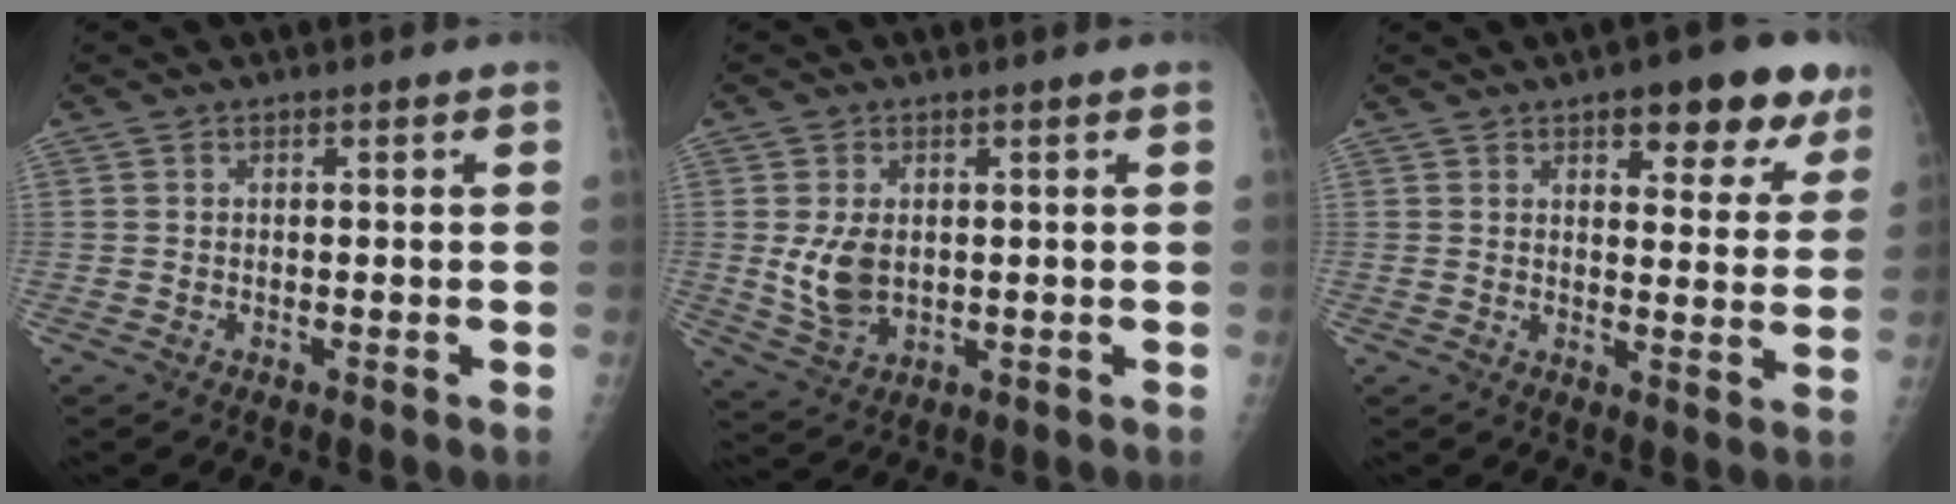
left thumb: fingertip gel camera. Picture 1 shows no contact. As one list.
[{"total": 6.4, "force": [0.5, 4.3, 4.8], "torque": [-0.083, -0.011, 0.022]}, {"total": 11.5, "force": [7.2, 4.6, 7.8], "torque": [-0.048, -0.028, 0.090]}]